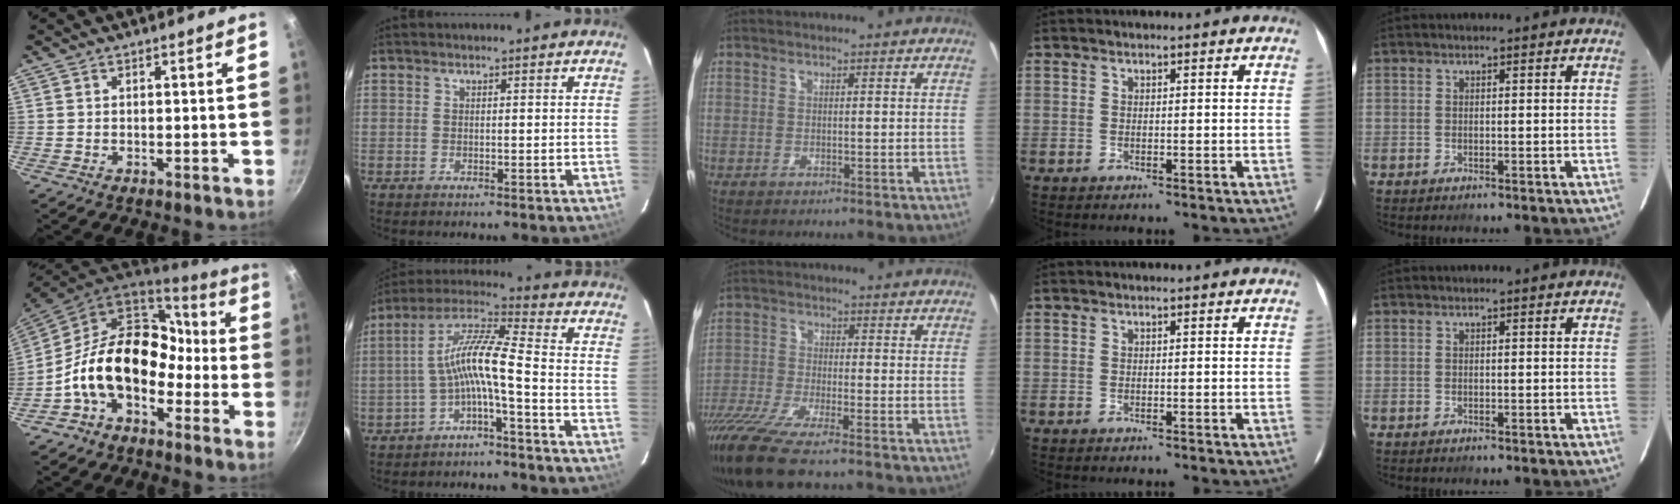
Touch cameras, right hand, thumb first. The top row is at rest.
{"thumb": {"total": 18.3, "force": [-4.6, 12.4, 12.6], "torque": [-0.177, 0.070, -0.099]}, "index": {"total": 9.4, "force": [-3.2, 0.6, 8.8], "torque": [-0.196, 0.022, -0.062]}, "middle": {"total": 12.4, "force": [-10.0, 1.0, 7.2], "torque": [-0.171, -0.042, -0.192]}}